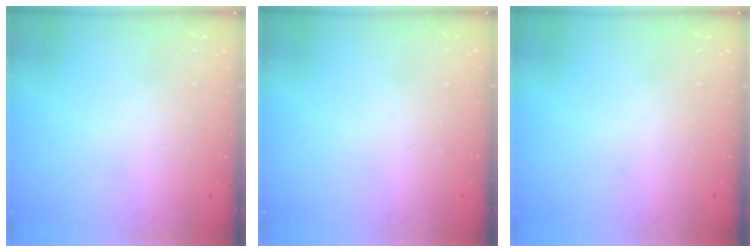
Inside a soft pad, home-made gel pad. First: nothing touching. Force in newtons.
{"total": 0.0}
{"total": 0.0}